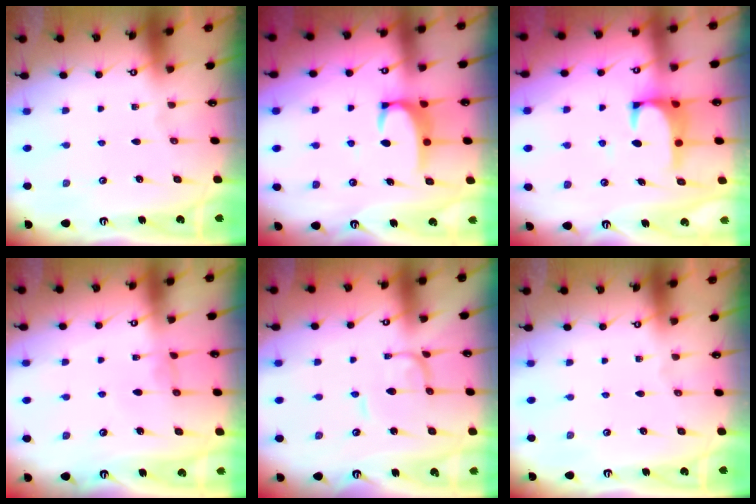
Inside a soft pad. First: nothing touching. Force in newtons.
{"total": 3.2, "press": 3.2, "slide": 0.3}
{"total": 2.7, "press": 2.5, "slide": 0.8}
{"total": 0.6, "press": 0.4, "slide": 0.5}
{"total": 1.2, "press": 1.2, "slide": 0.3}
{"total": 0.0}